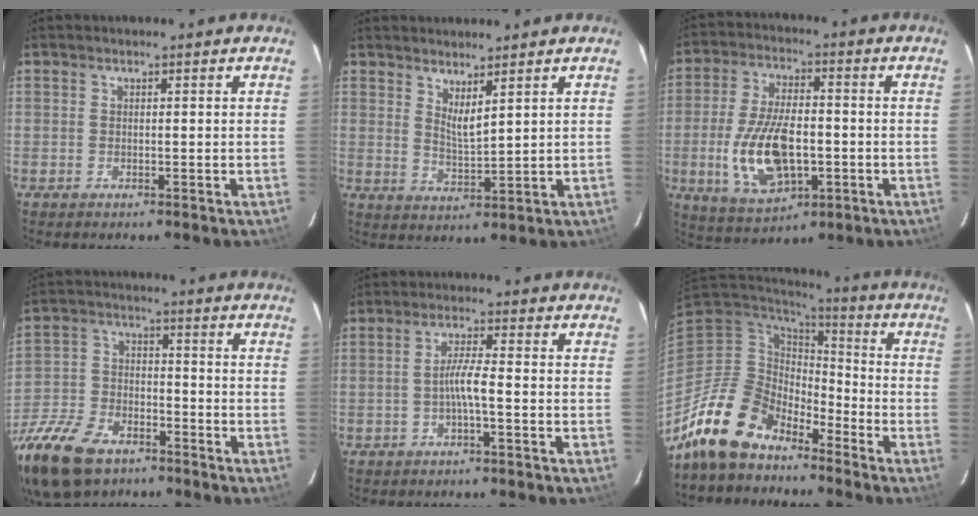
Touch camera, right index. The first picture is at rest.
{"total": 4.2, "force": [3.2, 0.6, 2.7], "torque": [-0.046, -0.011, 0.053]}
{"total": 14.9, "force": [-3.1, 7.4, 12.6], "torque": [-0.256, -0.006, -0.043]}
{"total": 20.4, "force": [-13.8, 10.6, 10.7], "torque": [-0.263, -0.020, -0.253]}
{"total": 3.4, "force": [-1.3, -0.3, 3.1], "torque": [-0.063, 0.004, -0.025]}
{"total": 14.2, "force": [-11.5, 6.8, 4.7], "torque": [-0.111, 0.007, -0.212]}